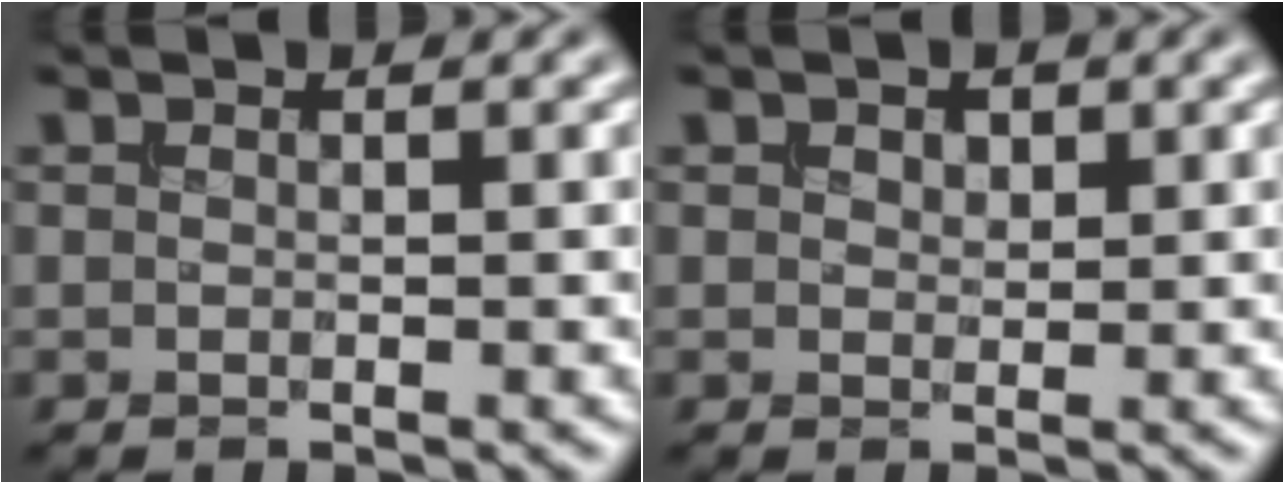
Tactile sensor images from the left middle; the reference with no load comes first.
{"total": 1.0, "force": [0.6, 0.7, 0.5], "torque": [-0.009, -0.001, 0.011]}